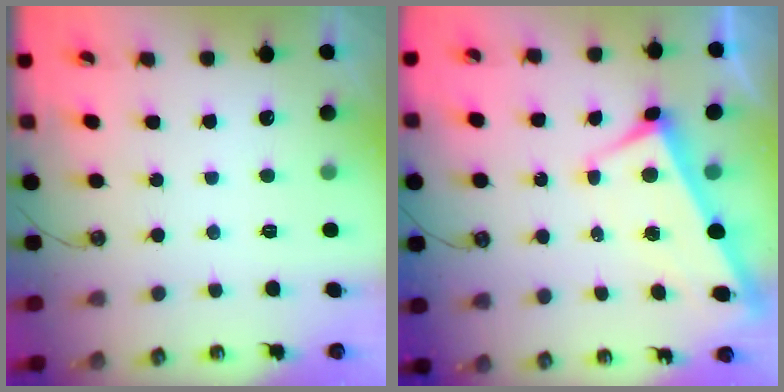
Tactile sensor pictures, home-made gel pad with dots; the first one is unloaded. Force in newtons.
{"total": 2.9, "press": 2.8, "slide": 0.9}